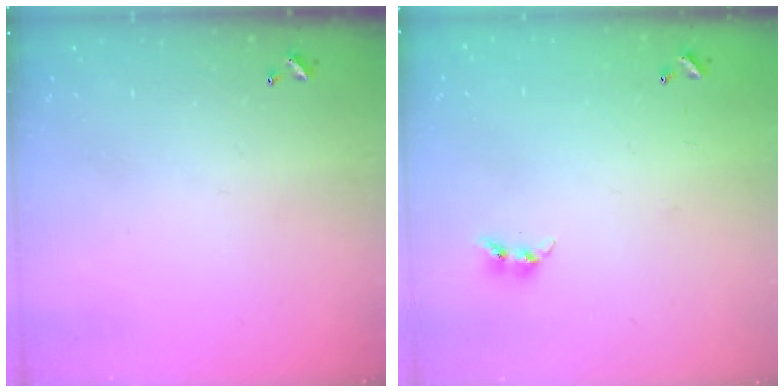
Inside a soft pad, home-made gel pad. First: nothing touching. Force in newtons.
{"total": 7.6, "press": 7.6, "slide": 0.5}